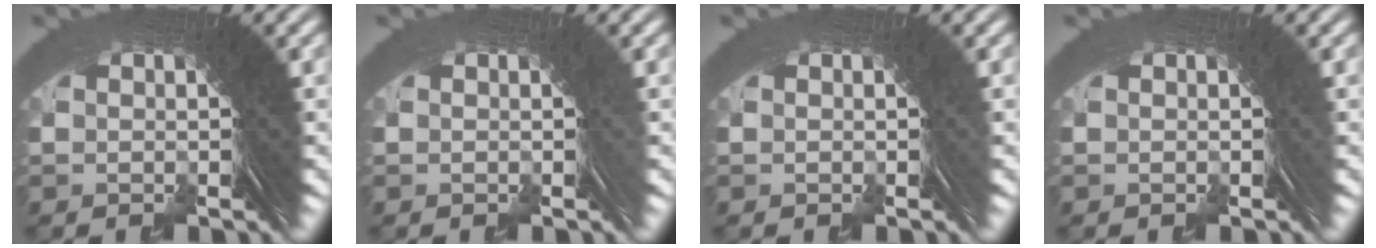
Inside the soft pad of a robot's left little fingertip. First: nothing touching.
{"total": 0.0}
{"total": 0.0}
{"total": 0.0}